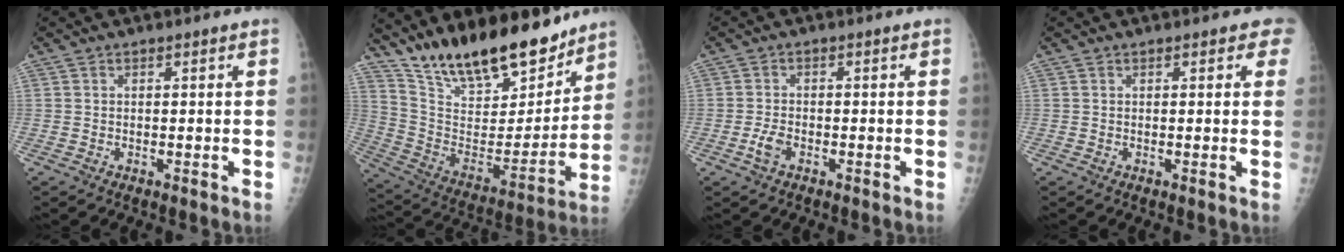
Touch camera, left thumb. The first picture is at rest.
{"total": 22.1, "force": [17.7, 7.6, 10.9], "torque": [-0.148, -0.093, 0.308]}
{"total": 2.6, "force": [-1.2, 1.4, 1.8], "torque": [-0.044, 0.009, -0.024]}
{"total": 2.6, "force": [1.5, 1.2, 1.7], "torque": [0.002, -0.001, 0.012]}